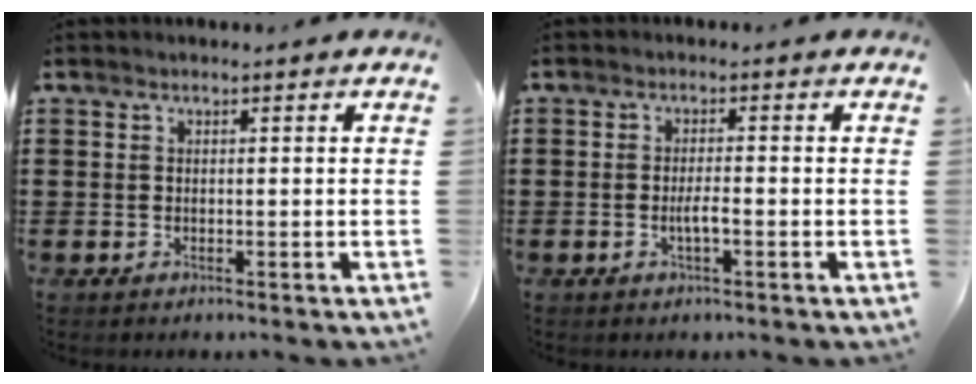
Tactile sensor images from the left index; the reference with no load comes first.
{"total": 2.5, "force": [-0.7, 0.5, 2.3], "torque": [-0.048, 0.000, -0.015]}